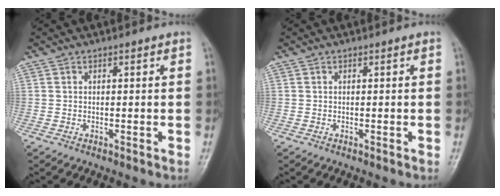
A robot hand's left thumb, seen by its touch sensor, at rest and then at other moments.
{"total": 0.0}